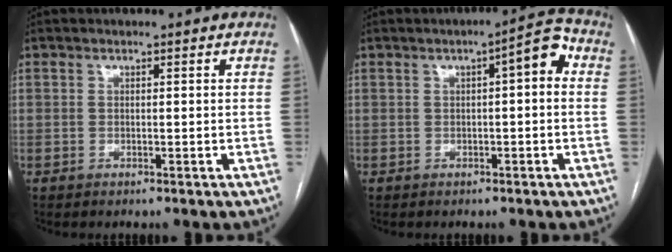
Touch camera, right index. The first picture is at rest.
{"total": 5.1, "force": [0.9, 1.2, 4.9], "torque": [-0.063, 0.023, 0.007]}